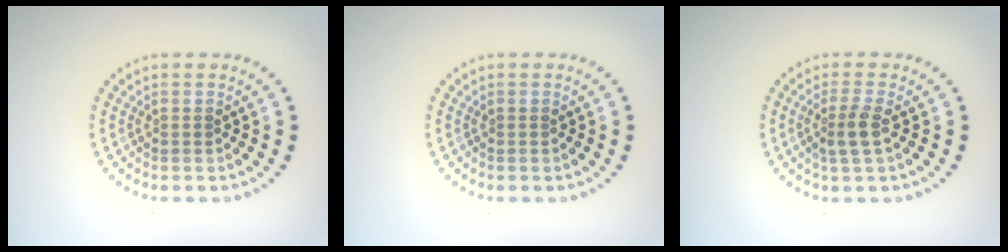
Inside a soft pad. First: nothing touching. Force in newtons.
{"total": 0.0}
{"total": 2.2, "press": 1.9, "slide": 1.2}